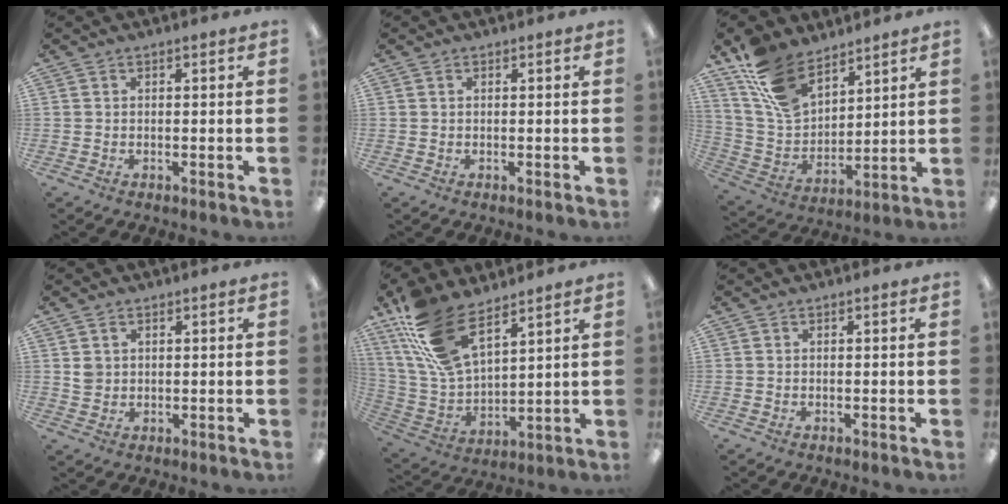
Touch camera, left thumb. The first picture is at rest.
{"total": 0.0}
{"total": 14.9, "force": [10.6, 7.9, 6.9], "torque": [-0.154, -0.046, 0.209]}
{"total": 2.5, "force": [0.9, 2.2, 0.9], "torque": [-0.012, 0.000, 0.016]}
{"total": 16.9, "force": [11.1, 7.6, 10.1], "torque": [-0.244, -0.047, 0.206]}
{"total": 0.0}